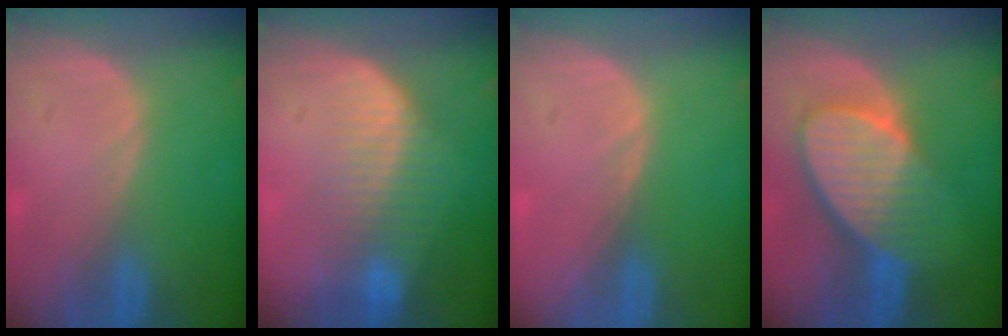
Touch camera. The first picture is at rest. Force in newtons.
{"total": 7.5, "press": 6.7, "slide": 3.4}
{"total": 0.6, "press": 0.4, "slide": 0.4}
{"total": 8.9, "press": 8.1, "slide": 3.7}